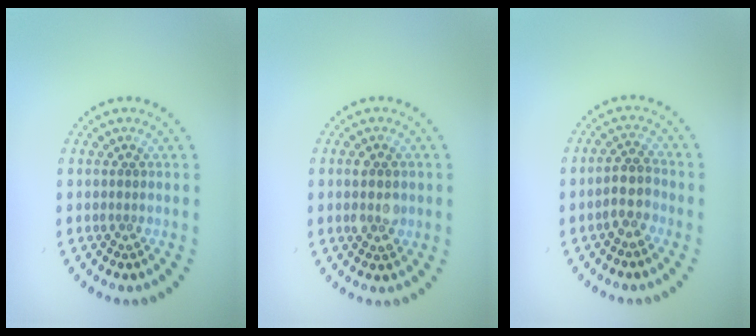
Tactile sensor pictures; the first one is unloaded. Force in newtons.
{"total": 2.8, "press": 2.8, "slide": 0.2}
{"total": 2.5, "press": 2.2, "slide": 1.2}